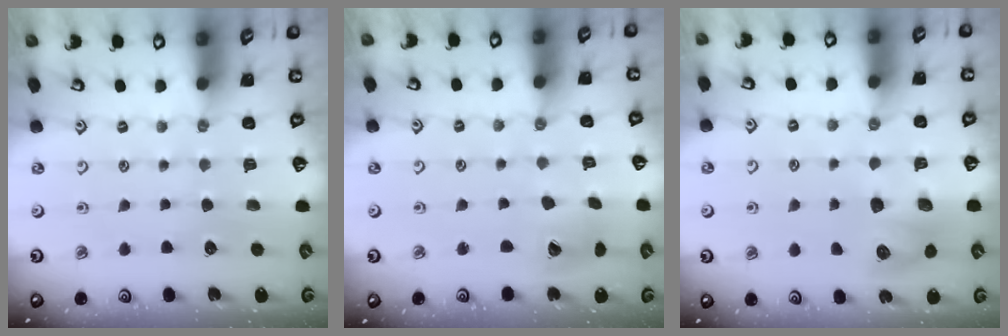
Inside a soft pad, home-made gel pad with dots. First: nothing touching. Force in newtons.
{"total": 8.5, "press": 8.4, "slide": 1.2}
{"total": 7.4, "press": 7.4, "slide": 0.3}